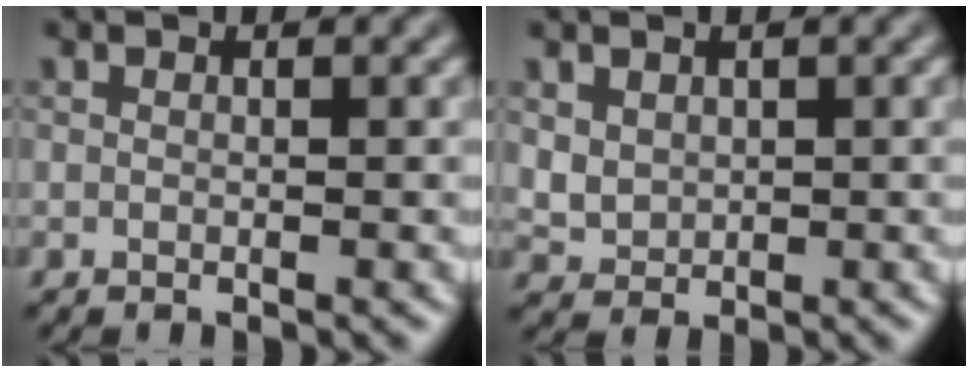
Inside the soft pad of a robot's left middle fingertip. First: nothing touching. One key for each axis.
{"total": 1.9, "fx": 0.7, "fy": 1.6, "fz": 0.8, "tx": -0.018, "ty": -0.005, "tz": 0.020}